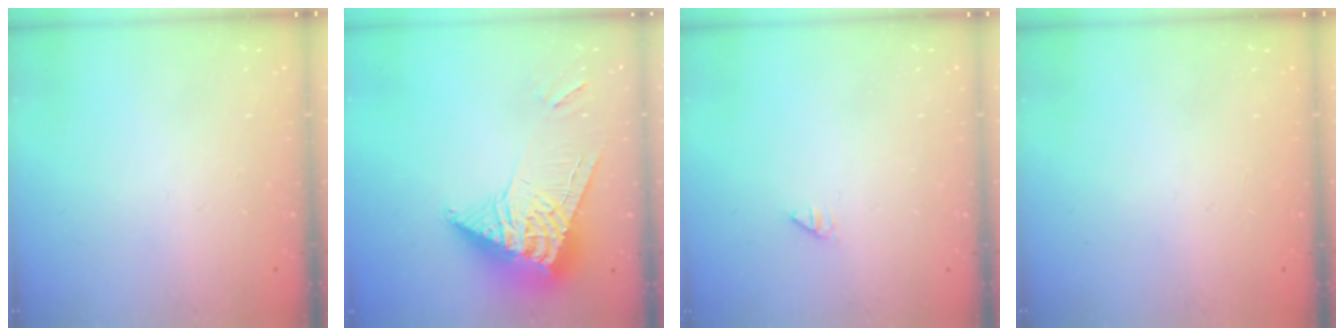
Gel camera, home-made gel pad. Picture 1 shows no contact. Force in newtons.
{"total": 12.2, "press": 12.1, "slide": 1.9}
{"total": 0.0}
{"total": 0.0}